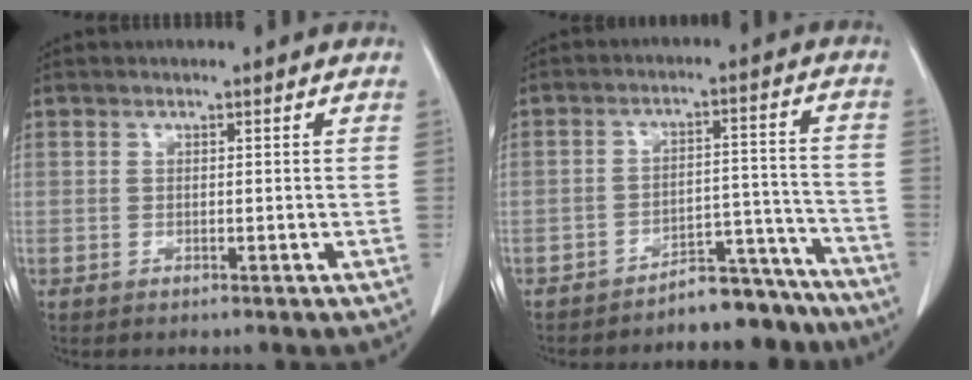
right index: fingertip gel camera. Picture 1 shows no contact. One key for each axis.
{"total": 9.1, "fx": -8.6, "fy": 3.0, "fz": 1.2, "tx": 0.013, "ty": 0.062, "tz": -0.124}